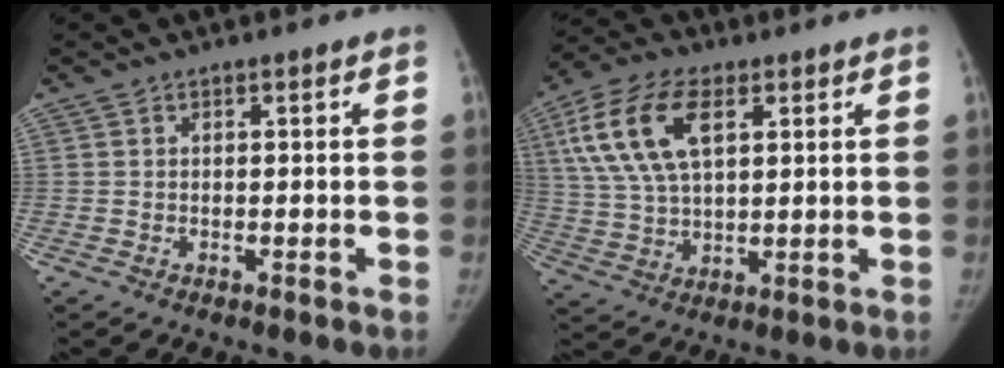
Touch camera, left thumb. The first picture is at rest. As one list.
[{"total": 15.2, "force": [5.5, 7.9, 11.7], "torque": [-0.231, 0.003, 0.107]}]